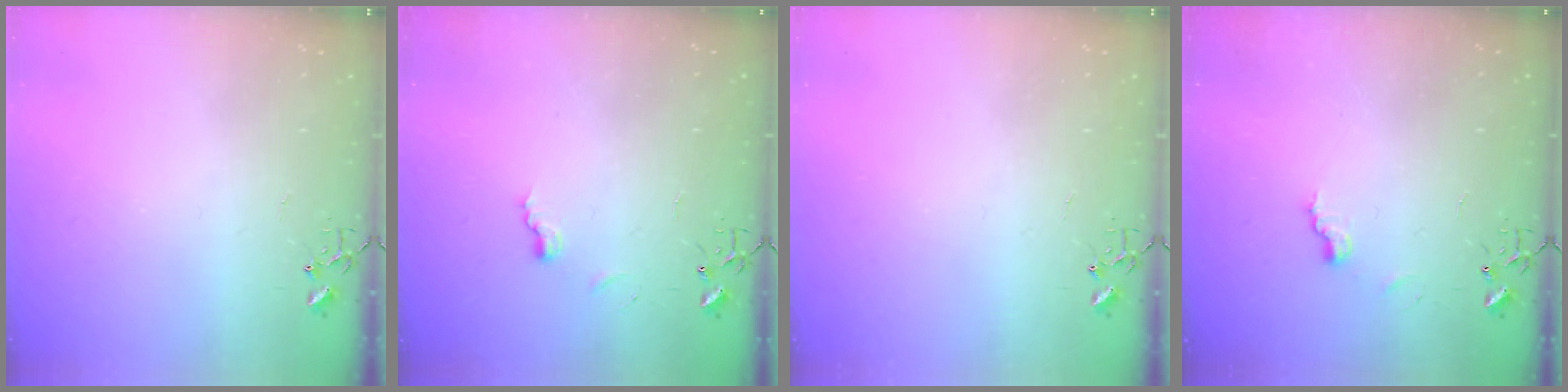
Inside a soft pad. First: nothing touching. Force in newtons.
{"total": 5.5, "press": 5.5, "slide": 0.6}
{"total": 0.0}
{"total": 7.4, "press": 7.4, "slide": 0.4}